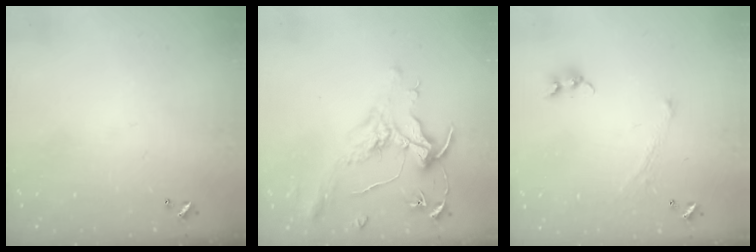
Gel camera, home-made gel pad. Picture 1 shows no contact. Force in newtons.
{"total": 1.5, "press": 1.3, "slide": 0.7}
{"total": 1.3, "press": 1.2, "slide": 0.5}